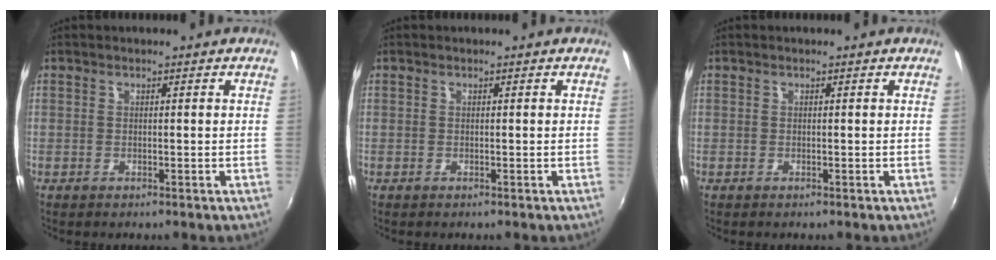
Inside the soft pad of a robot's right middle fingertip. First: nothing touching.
{"total": 0.0}
{"total": 0.0}